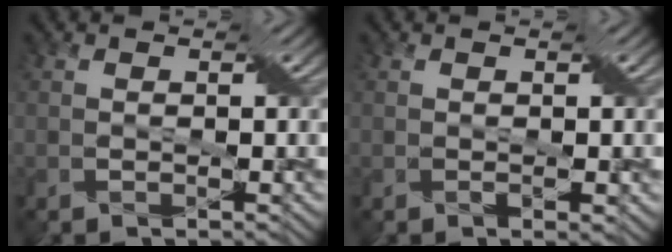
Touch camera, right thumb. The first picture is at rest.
{"total": 0.9, "force": [0.0, 0.4, 0.8], "torque": [-0.013, -0.004, 0.004]}